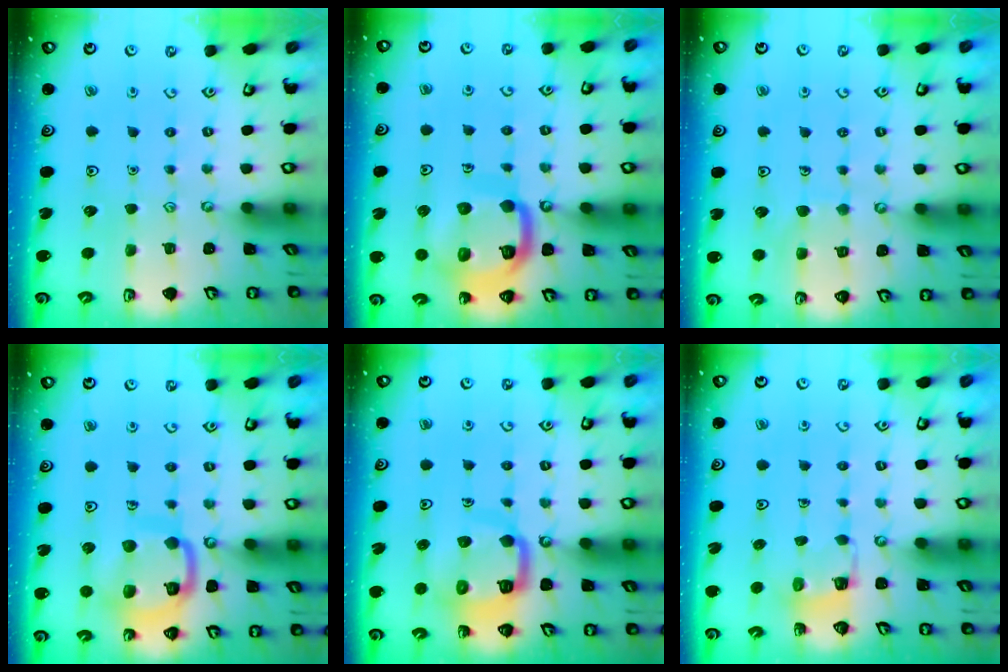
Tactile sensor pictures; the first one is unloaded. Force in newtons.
{"total": 17.0, "press": 16.9, "slide": 1.9}
{"total": 6.5, "press": 6.5, "slide": 0.5}
{"total": 14.0, "press": 13.9, "slide": 1.4}
{"total": 11.3, "press": 11.2, "slide": 1.4}
{"total": 2.9, "press": 2.9, "slide": 0.2}